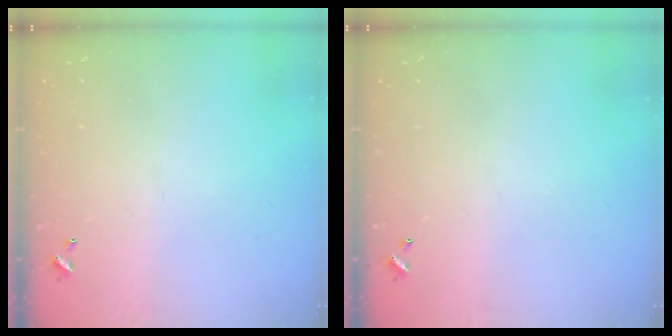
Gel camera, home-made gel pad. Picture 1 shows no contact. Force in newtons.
{"total": 0.0}